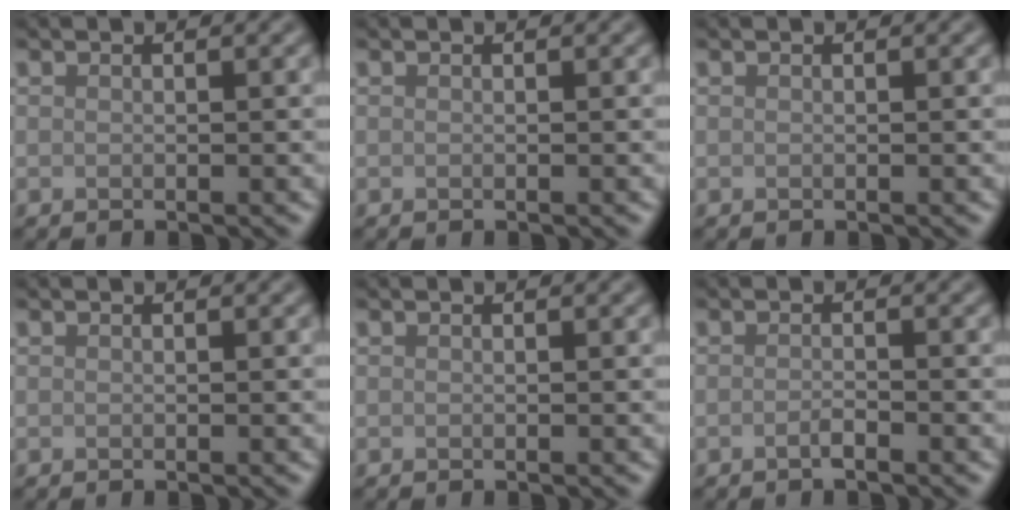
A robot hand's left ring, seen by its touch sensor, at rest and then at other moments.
{"total": 0.0}
{"total": 0.0}
{"total": 0.0}
{"total": 0.0}
{"total": 0.9, "force": [-0.6, 0.2, 0.7], "torque": [-0.014, 0.001, -0.012]}